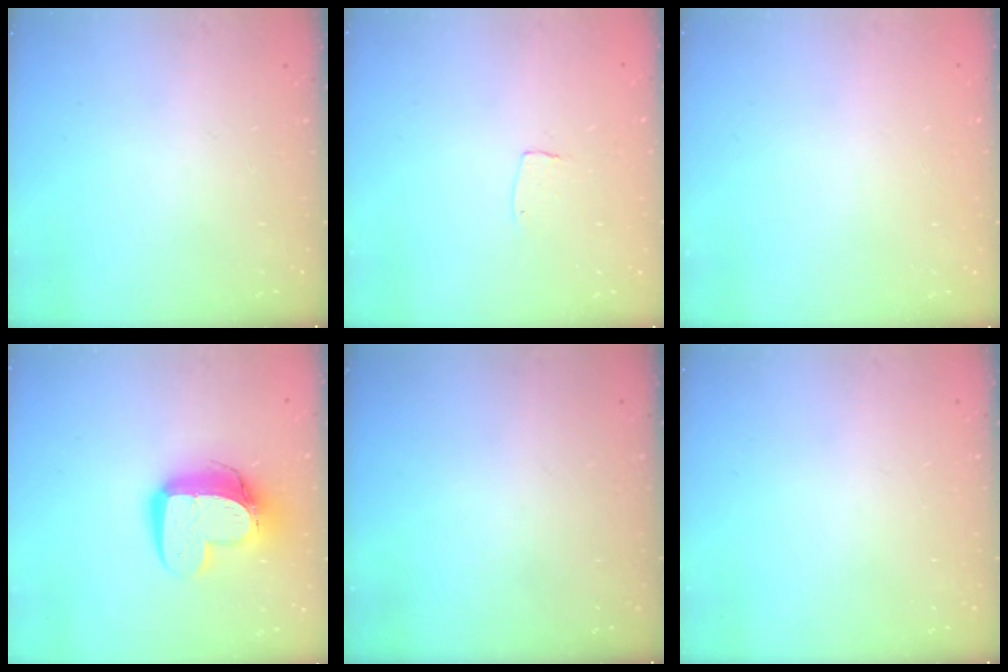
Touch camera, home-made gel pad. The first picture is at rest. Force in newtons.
{"total": 2.6, "press": 2.6, "slide": 0.1}
{"total": 0.0}
{"total": 14.2, "press": 14.2, "slide": 1.4}
{"total": 0.0}
{"total": 0.0}